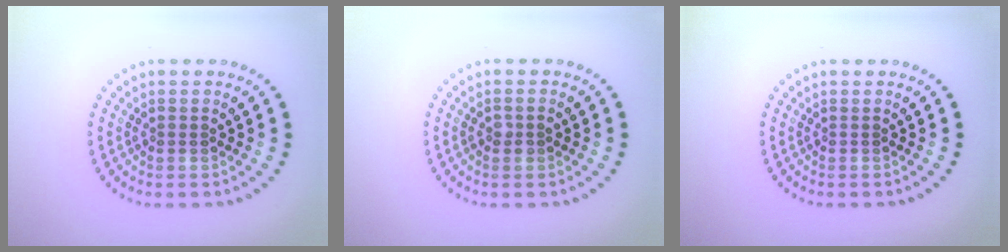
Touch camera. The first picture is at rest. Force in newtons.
{"total": 1.2, "press": 1.1, "slide": 0.3}
{"total": 0.0}